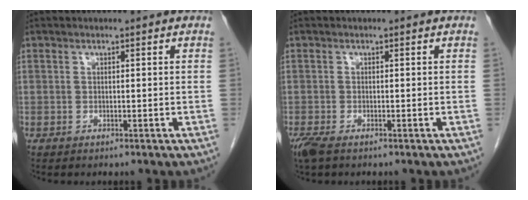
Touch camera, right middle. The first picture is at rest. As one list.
[{"total": 3.0, "force": [-2.1, 1.0, 1.9], "torque": [-0.050, -0.012, -0.038]}]